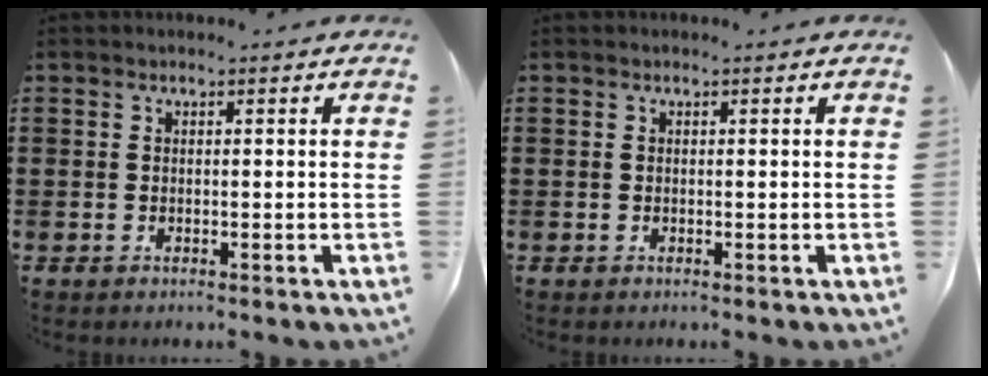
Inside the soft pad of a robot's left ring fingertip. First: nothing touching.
{"total": 0.0}